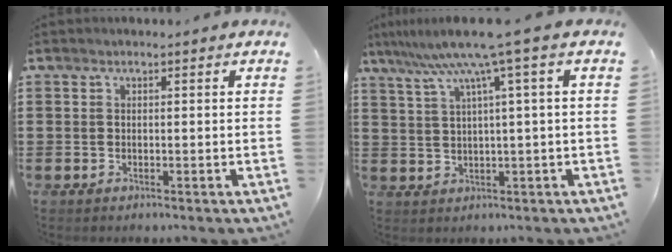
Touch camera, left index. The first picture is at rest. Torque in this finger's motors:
{"motor_torque": [1.07, -1.07, 0.83, 0.21]}